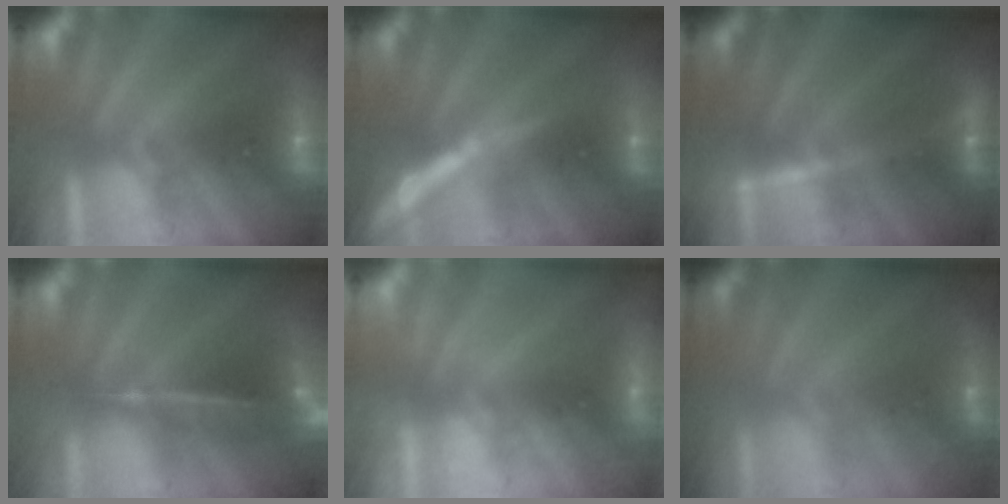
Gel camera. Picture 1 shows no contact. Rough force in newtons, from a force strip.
{"total": 3.3}
{"total": 3.1}
{"total": 5.5}
{"total": 2.2}
{"total": 1.5}